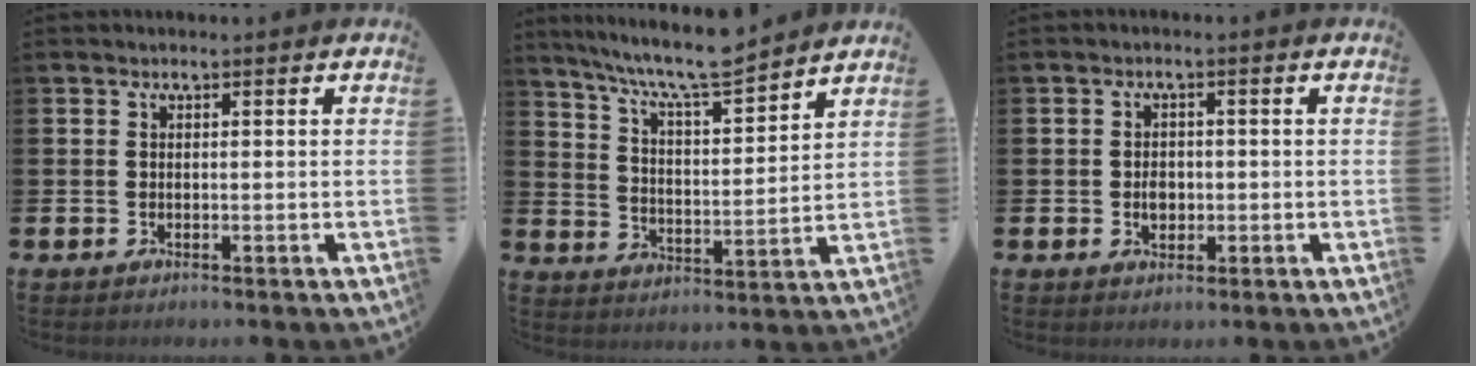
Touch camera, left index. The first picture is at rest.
{"total": 8.8, "force": [8.2, 0.6, 3.2], "torque": [-0.088, -0.055, 0.144]}
{"total": 2.3, "force": [-0.4, 1.7, 1.5], "torque": [-0.012, -0.001, -0.012]}